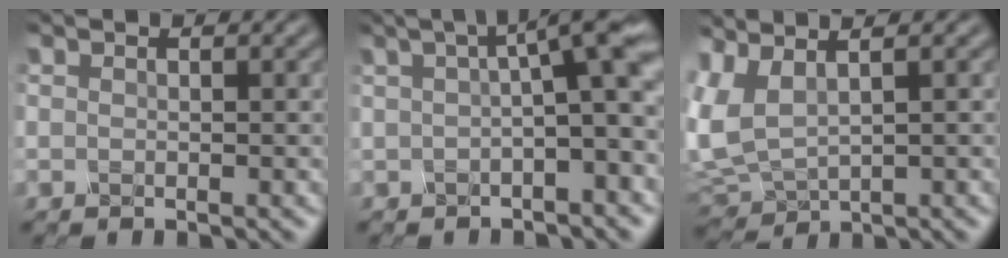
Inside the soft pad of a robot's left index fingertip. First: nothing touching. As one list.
[{"total": 8.2, "force": [1.4, 1.9, 7.8], "torque": [-0.093, 0.026, 0.009]}, {"total": 4.9, "force": [1.9, 1.9, 4.1], "torque": [-0.110, 0.013, 0.038]}]